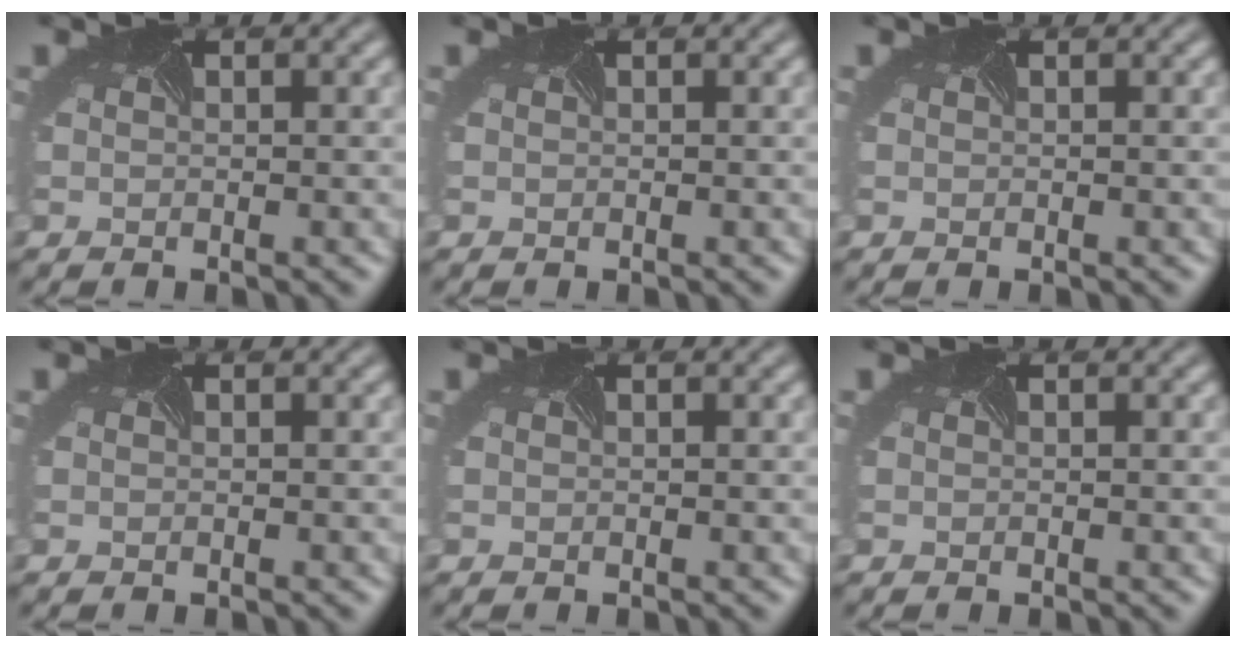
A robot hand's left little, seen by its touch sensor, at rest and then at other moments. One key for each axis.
{"total": 0.0}
{"total": 0.0}
{"total": 0.0}
{"total": 0.0}
{"total": 0.0}